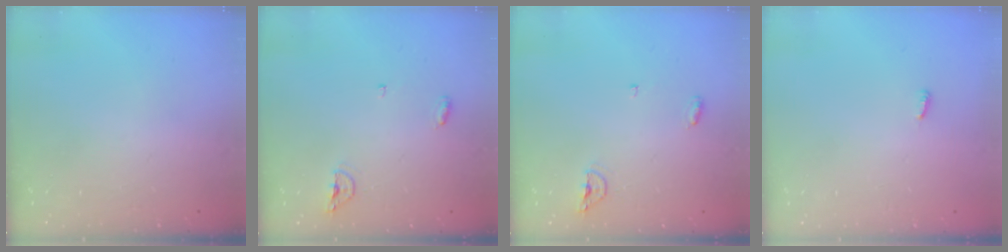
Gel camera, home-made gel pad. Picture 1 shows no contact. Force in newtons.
{"total": 4.8, "press": 4.7, "slide": 1.1}
{"total": 4.8, "press": 4.7, "slide": 1.1}
{"total": 2.9, "press": 2.9, "slide": 0.2}